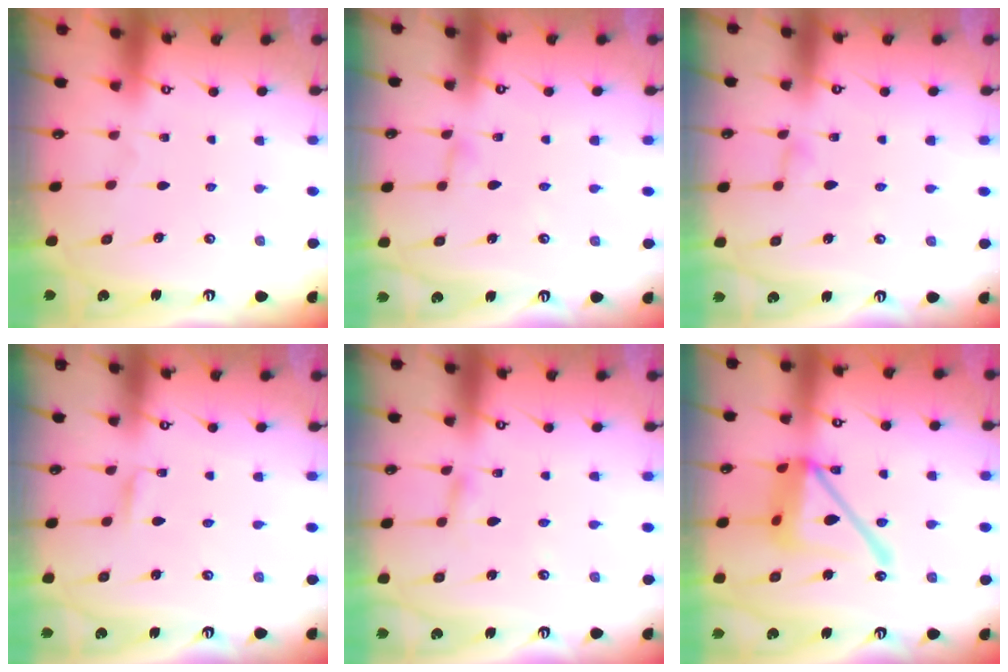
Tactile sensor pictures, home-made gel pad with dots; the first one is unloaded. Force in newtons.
{"total": 2.8, "press": 2.7, "slide": 0.3}
{"total": 3.0, "press": 3.0, "slide": 0.3}
{"total": 2.5, "press": 2.5, "slide": 0.3}
{"total": 2.5, "press": 2.5, "slide": 0.2}
{"total": 18.7, "press": 18.6, "slide": 1.7}